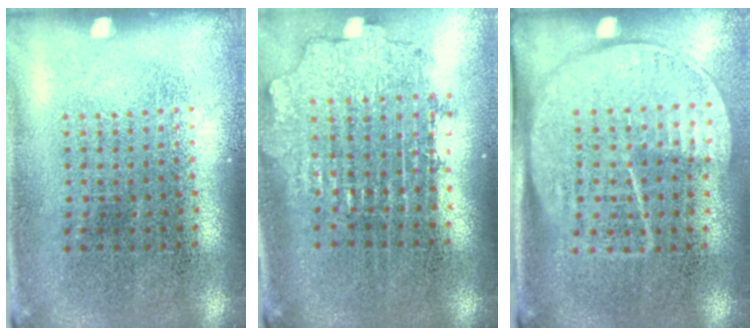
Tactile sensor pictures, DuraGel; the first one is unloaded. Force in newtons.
{"total": 2.0, "press": 1.5, "slide": 1.3}
{"total": 1.8, "press": 1.4, "slide": 1.0}